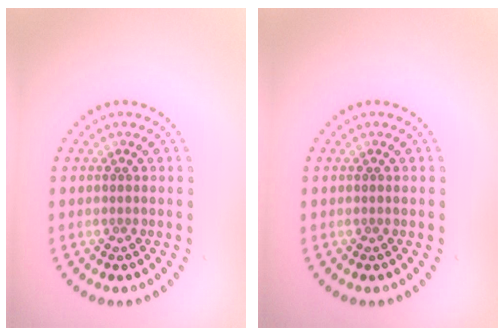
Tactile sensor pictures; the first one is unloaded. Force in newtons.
{"total": 0.0}